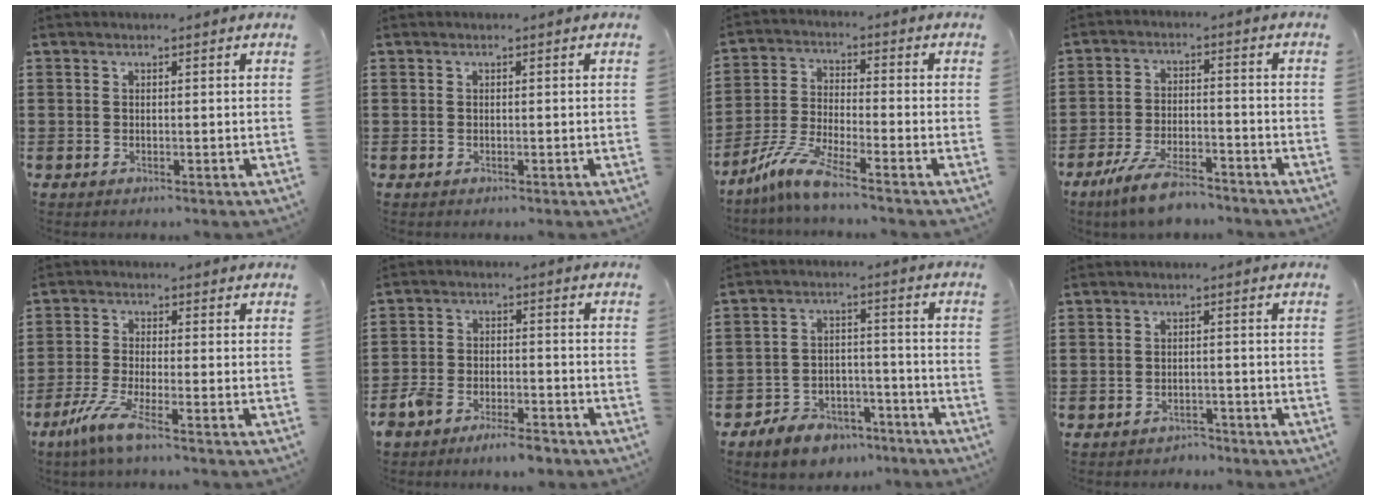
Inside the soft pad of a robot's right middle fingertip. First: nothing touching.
{"total": 0.0}
{"total": 7.1, "force": [-5.6, 0.4, 4.3], "torque": [-0.104, -0.014, -0.115]}
{"total": 6.7, "force": [-5.6, 1.3, 3.5], "torque": [-0.082, -0.002, -0.109]}
{"total": 5.4, "force": [-3.1, 0.3, 4.4], "torque": [-0.108, -0.018, -0.063]}
{"total": 5.6, "force": [-5.1, 1.3, 1.9], "torque": [-0.052, 0.004, -0.103]}
{"total": 6.3, "force": [-5.8, 2.2, 1.1], "torque": [-0.024, 0.021, -0.114]}
{"total": 1.8, "force": [-1.8, 0.5, -0.1], "torque": [-0.005, 0.003, -0.040]}